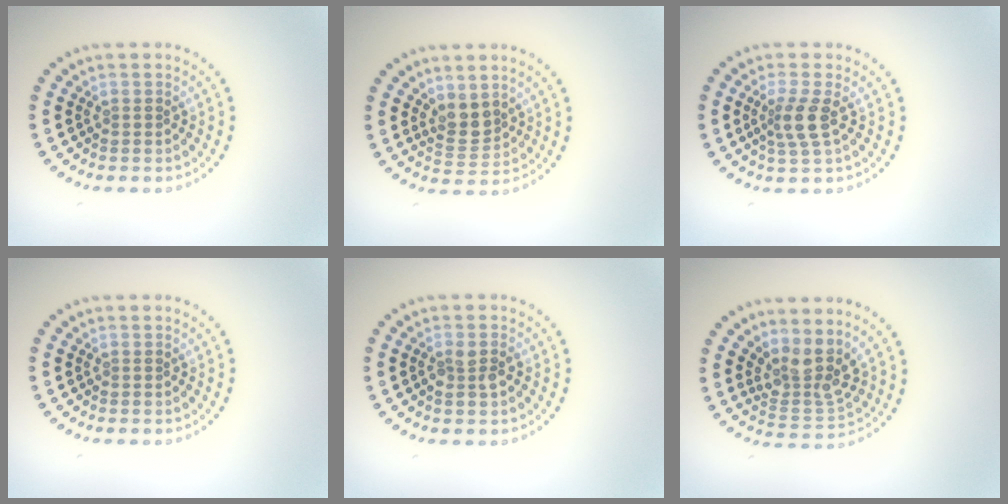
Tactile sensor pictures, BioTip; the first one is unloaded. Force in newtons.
{"total": 2.5, "press": 2.1, "slide": 1.4}
{"total": 2.5, "press": 2.0, "slide": 1.6}
{"total": 0.0}
{"total": 1.7, "press": 1.6, "slide": 0.4}
{"total": 3.6, "press": 2.7, "slide": 2.3}